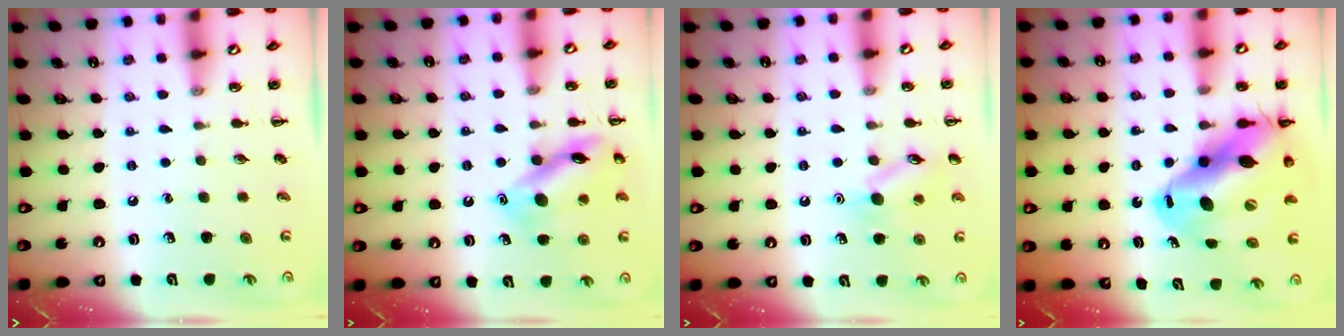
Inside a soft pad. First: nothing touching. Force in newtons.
{"total": 14.2, "press": 14.2, "slide": 1.1}
{"total": 10.1, "press": 10.0, "slide": 1.3}
{"total": 19.0, "press": 18.1, "slide": 5.5}